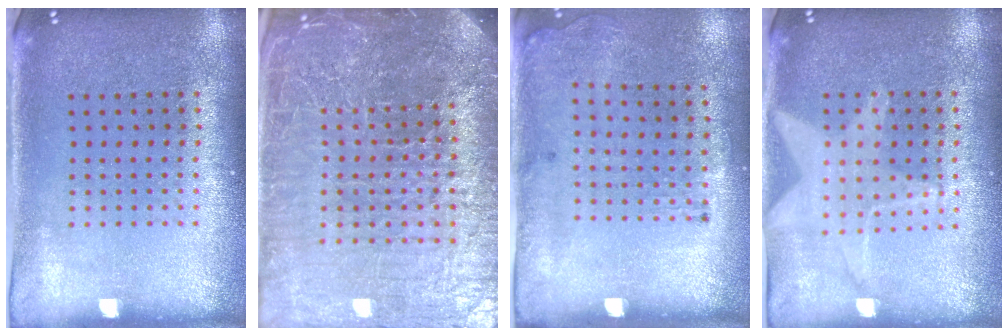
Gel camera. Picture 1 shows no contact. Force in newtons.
{"total": 6.5, "press": 5.7, "slide": 3.1}
{"total": 1.8, "press": 1.2, "slide": 1.3}
{"total": 1.1, "press": 1.1, "slide": 0.1}